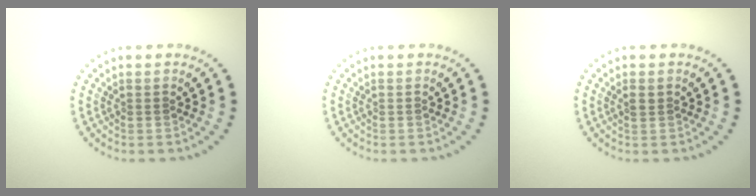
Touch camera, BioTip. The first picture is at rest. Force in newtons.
{"total": 0.0}
{"total": 0.9, "press": 0.8, "slide": 0.3}